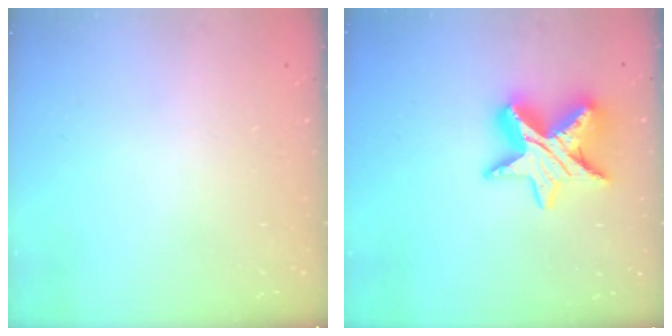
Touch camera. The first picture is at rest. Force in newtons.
{"total": 15.5, "press": 15.5, "slide": 1.1}